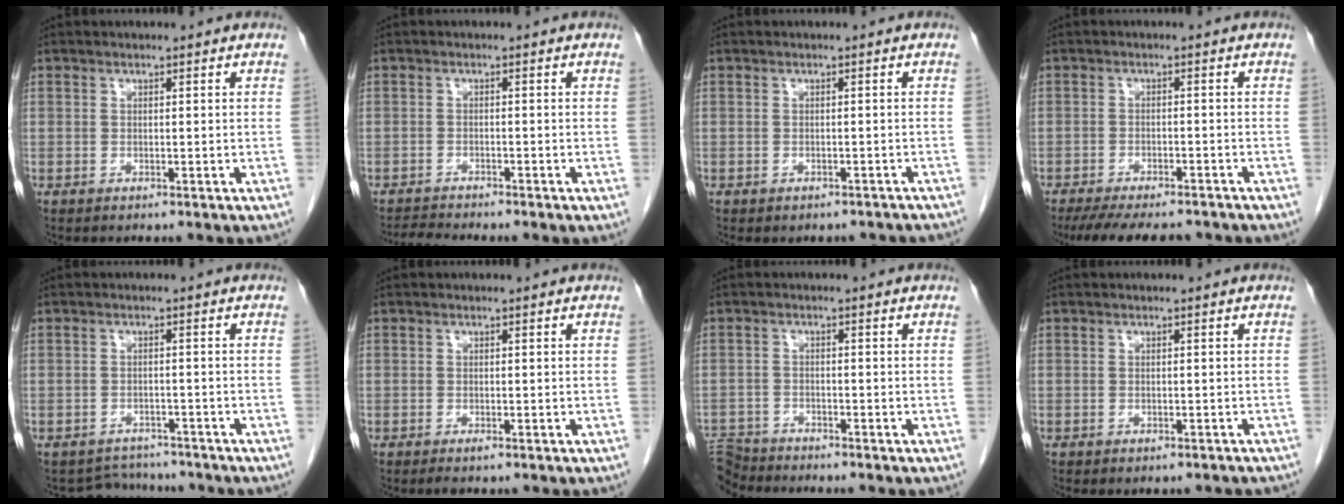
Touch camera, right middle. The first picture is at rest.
{"total": 2.4, "force": [-2.2, -0.8, 0.3], "torque": [-0.011, -0.014, -0.041]}
{"total": 4.4, "force": [-3.7, 1.9, 1.2], "torque": [-0.010, 0.006, -0.037]}
{"total": 11.7, "force": [-10.0, 3.2, 5.1], "torque": [-0.086, -0.009, -0.137]}
{"total": 4.2, "force": [-3.9, 1.3, -0.8], "torque": [0.006, 0.009, -0.054]}
{"total": 0.7, "force": [-0.5, 0.1, 0.5], "torque": [-0.009, -0.002, -0.007]}
{"total": 5.3, "force": [-5.2, 0.7, -0.3], "torque": [0.007, -0.006, -0.101]}
{"total": 2.8, "force": [-2.3, 1.1, 1.1], "torque": [-0.010, -0.002, -0.024]}